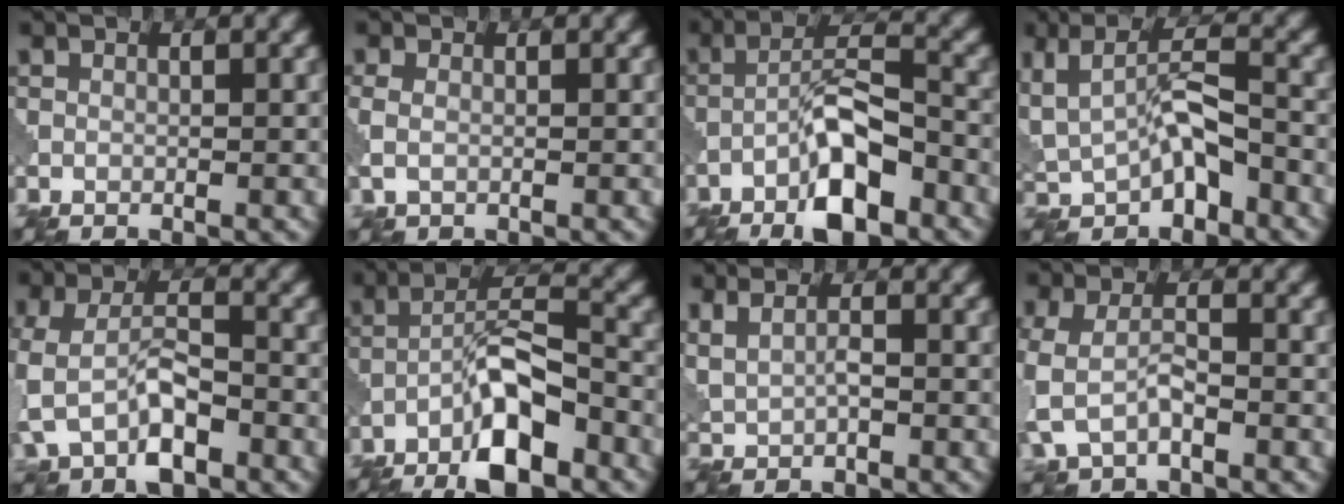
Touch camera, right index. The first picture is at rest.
{"total": 1.8, "force": [-0.1, 1.3, 1.3], "torque": [-0.032, -0.003, -0.001]}
{"total": 7.4, "force": [-4.2, 2.2, 5.7], "torque": [-0.094, 0.014, -0.078]}
{"total": 5.4, "force": [-0.7, 2.5, 4.7], "torque": [-0.081, 0.002, -0.013]}
{"total": 6.5, "force": [-2.3, 3.7, 4.9], "torque": [-0.109, -0.006, -0.046]}
{"total": 8.2, "force": [-4.9, 2.2, 6.2], "torque": [-0.100, 0.015, -0.092]}
{"total": 2.1, "force": [0.7, 1.0, 1.7], "torque": [-0.043, -0.001, 0.017]}
{"total": 4.2, "force": [-1.3, 2.4, 3.1], "torque": [-0.085, -0.005, -0.029]}